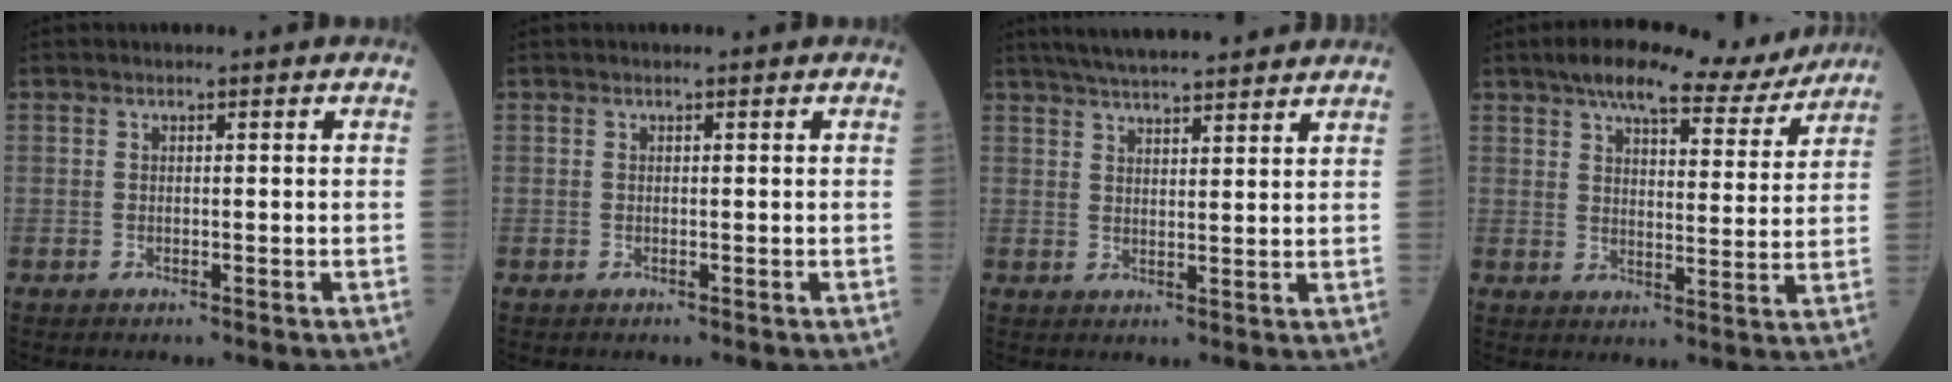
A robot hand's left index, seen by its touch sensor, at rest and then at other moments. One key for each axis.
{"total": 0.0}
{"total": 13.6, "fx": 12.1, "fy": 1.5, "fz": 6.2, "tx": -0.102, "ty": 0.029, "tz": 0.174}
{"total": 14.5, "fx": 12.4, "fy": 3.2, "fz": 6.8, "tx": -0.093, "ty": 0.011, "tz": 0.165}